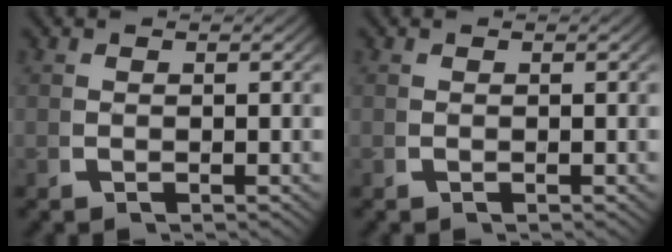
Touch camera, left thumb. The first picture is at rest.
{"total": 0.0}